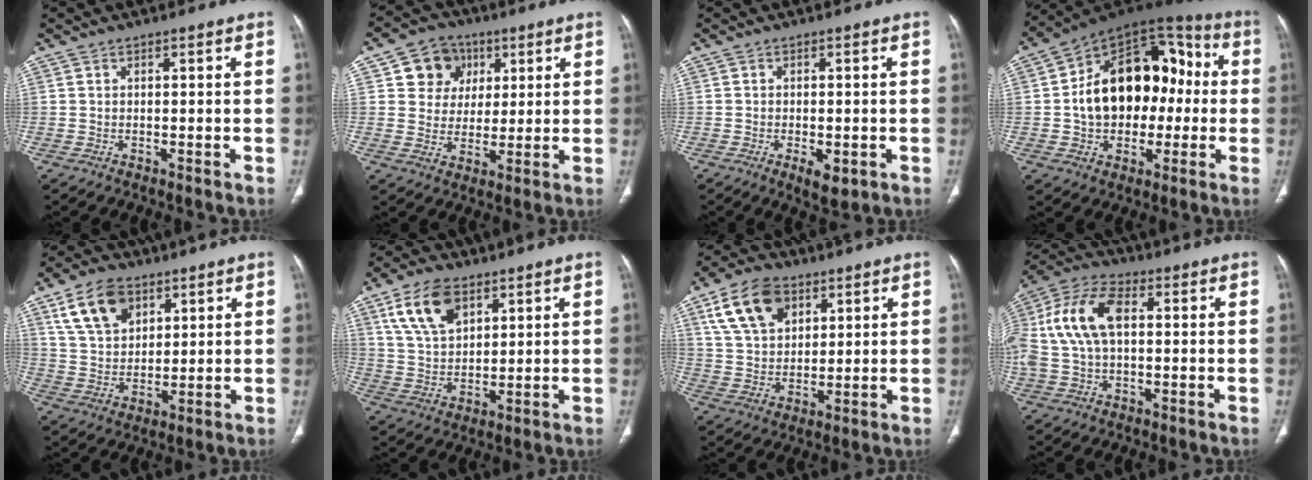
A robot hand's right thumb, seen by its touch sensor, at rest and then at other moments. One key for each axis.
{"total": 9.6, "fx": 3.6, "fy": 8.4, "fz": 2.9, "tx": -0.009, "ty": -0.006, "tz": 0.059}
{"total": 4.3, "fx": -1.6, "fy": 1.9, "fz": 3.5, "tx": -0.052, "ty": -0.004, "tz": -0.017}
{"total": 22.3, "fx": -0.2, "fy": 15.3, "fz": 16.2, "tx": -0.220, "ty": 0.044, "tz": -0.003}
{"total": 11.9, "fx": 6.1, "fy": 7.6, "fz": 6.7, "tx": -0.101, "ty": -0.019, "tz": 0.121}
{"total": 11.7, "fx": 6.0, "fy": 6.8, "fz": 7.4, "tx": -0.121, "ty": -0.017, "tz": 0.119}
{"total": 13.6, "fx": 6.4, "fy": 8.9, "fz": 8.1, "tx": -0.127, "ty": -0.013, "tz": 0.123}
{"total": 14.5, "fx": 2.1, "fy": 8.3, "fz": 11.7, "tx": -0.252, "ty": 0.033, "tz": 0.038}